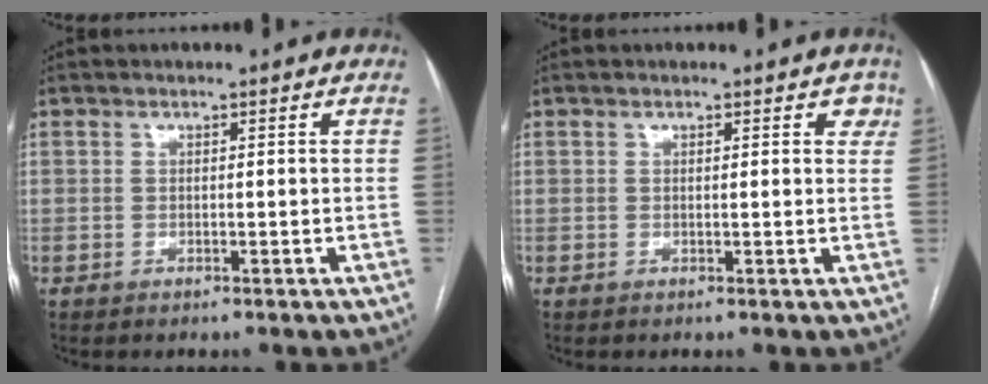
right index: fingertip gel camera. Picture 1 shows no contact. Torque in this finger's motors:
{"motor_torque": [0.02, -0.01, -0.01, 0.00]}